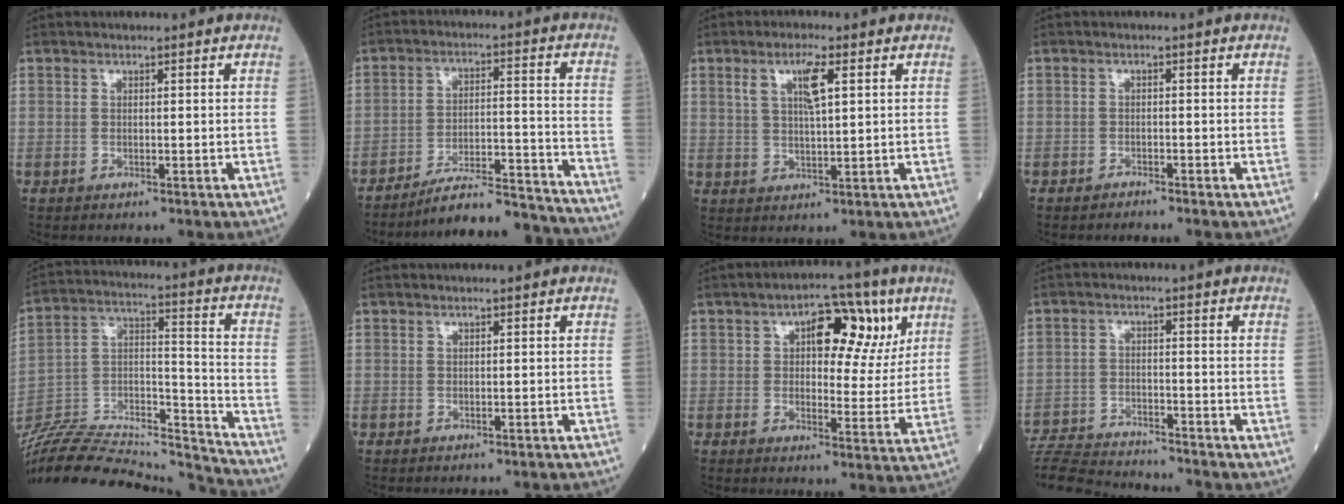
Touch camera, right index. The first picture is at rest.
{"total": 16.0, "force": [-15.5, 0.1, 3.9], "torque": [-0.053, 0.017, -0.231]}
{"total": 5.2, "force": [2.0, 0.9, 4.7], "torque": [-0.092, 0.005, 0.037]}
{"total": 1.1, "force": [-1.1, 0.0, 0.0], "torque": [-0.001, -0.002, -0.018]}
{"total": 27.2, "force": [-25.9, 2.8, 7.8], "torque": [-0.153, 0.014, -0.414]}
{"total": 1.9, "force": [-1.8, 0.3, 0.7], "torque": [-0.007, -0.002, -0.020]}
{"total": 10.5, "force": [4.3, 5.2, 8.1], "torque": [-0.099, 0.022, 0.058]}
{"total": 14.1, "force": [-13.5, 0.9, 4.0], "torque": [-0.075, -0.003, -0.214]}